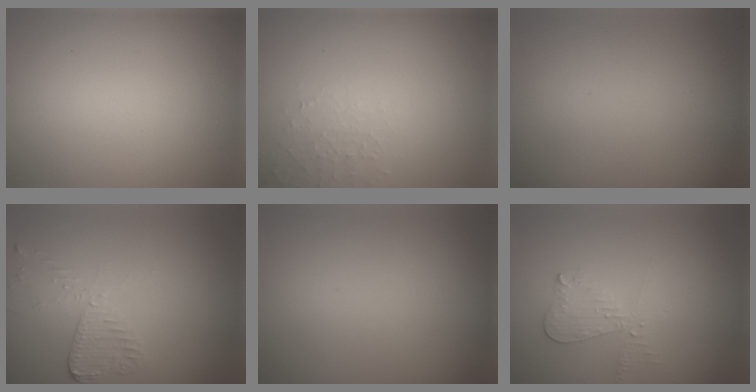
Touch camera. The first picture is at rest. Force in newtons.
{"total": 1.8, "press": 1.8, "slide": 0.4}
{"total": 0.0}
{"total": 2.6, "press": 2.3, "slide": 1.2}
{"total": 0.0}
{"total": 2.1, "press": 2.1, "slide": 0.4}